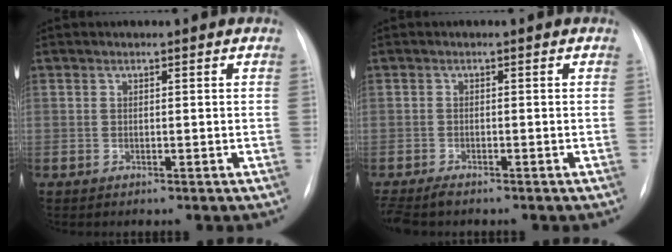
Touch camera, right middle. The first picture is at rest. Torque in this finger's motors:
{"motor_torque": [0.30, -0.33, 0.01, 0.01]}